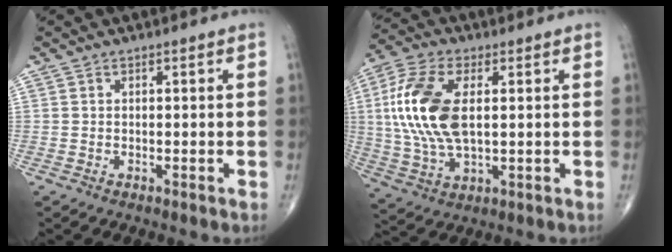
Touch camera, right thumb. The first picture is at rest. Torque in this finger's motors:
{"motor_torque": [-0.44, 1.95, 1.79, 0.34, 0.61]}